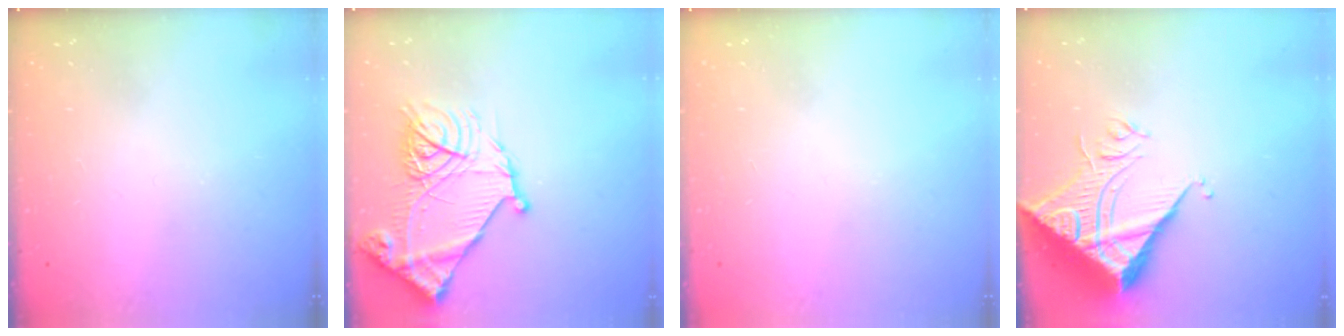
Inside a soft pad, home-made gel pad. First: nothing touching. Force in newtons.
{"total": 18.7, "press": 18.6, "slide": 1.8}
{"total": 0.0}
{"total": 12.1, "press": 12.0, "slide": 1.2}